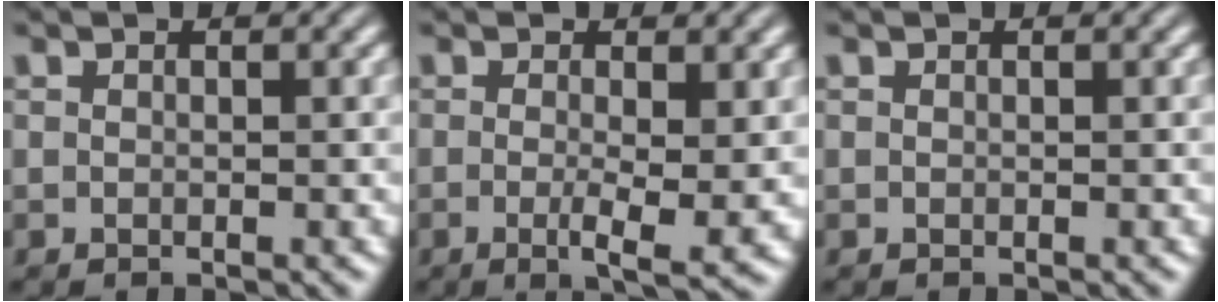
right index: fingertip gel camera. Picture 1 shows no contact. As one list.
[{"total": 3.7, "force": [-0.9, 0.5, 3.6], "torque": [-0.059, -0.020, -0.010]}, {"total": 0.0}]